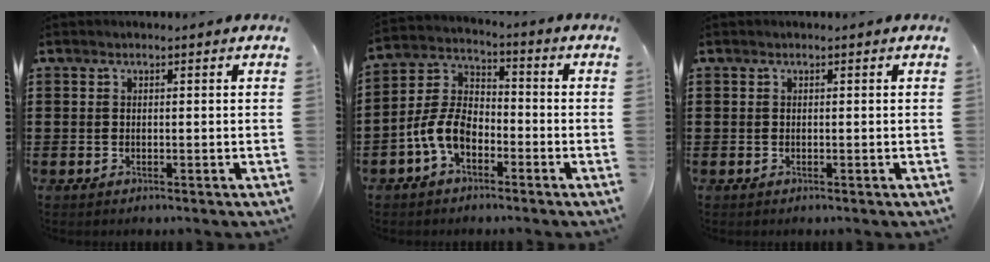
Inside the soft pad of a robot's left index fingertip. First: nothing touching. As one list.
[{"total": 7.2, "force": [-3.6, 4.1, 4.7], "torque": [-0.127, 0.003, -0.079]}, {"total": 0.0}]